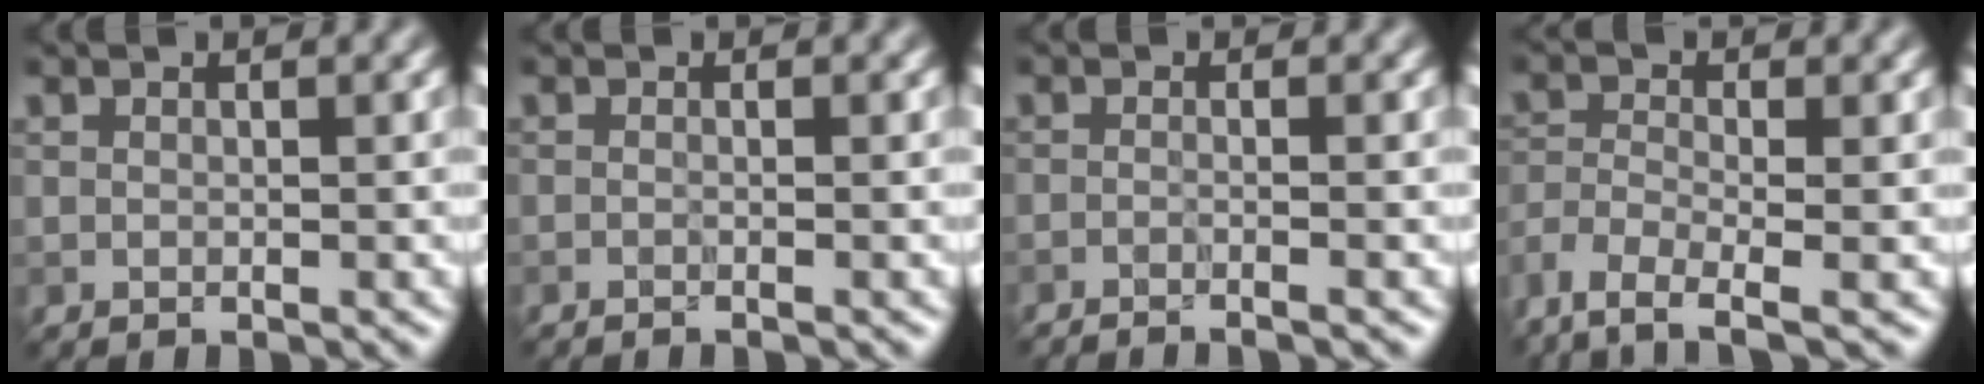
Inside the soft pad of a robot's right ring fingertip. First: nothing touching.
{"total": 1.2, "force": [-0.4, 0.5, 1.0], "torque": [0.001, -0.008, -0.018]}
{"total": 2.6, "force": [-1.5, 0.7, 2.0], "torque": [-0.011, -0.001, -0.035]}
{"total": 4.8, "force": [-3.7, 1.3, 2.9], "torque": [-0.062, -0.008, -0.082]}